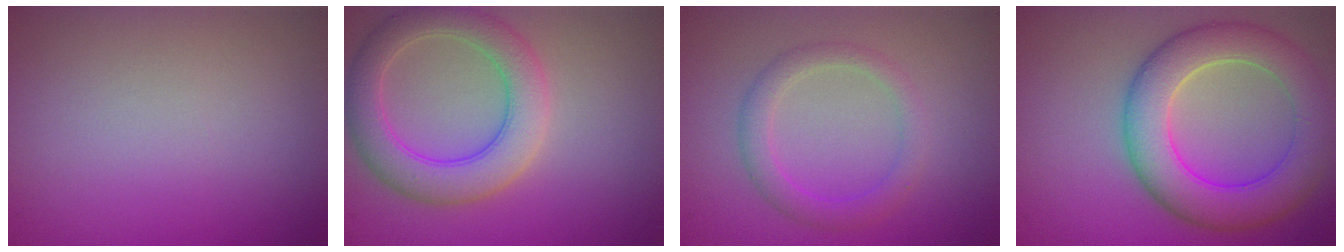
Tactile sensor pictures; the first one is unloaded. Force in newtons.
{"total": 5.3, "press": 5.3, "slide": 0.3}
{"total": 2.5, "press": 2.5, "slide": 0.2}
{"total": 7.5, "press": 7.5, "slide": 0.7}